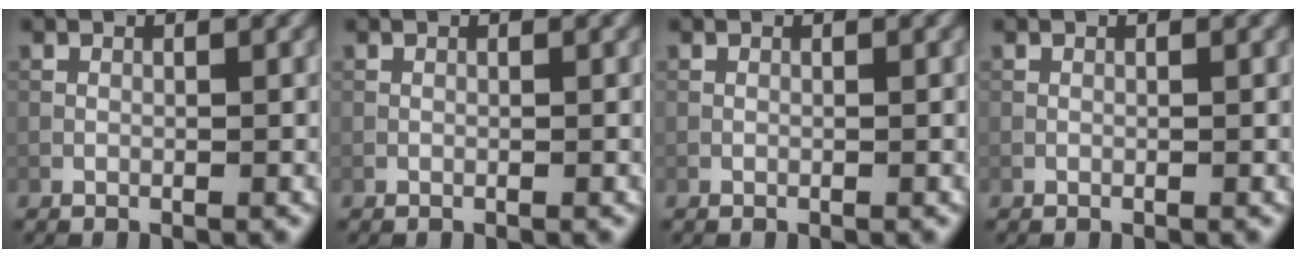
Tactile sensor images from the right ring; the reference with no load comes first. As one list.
[{"total": 0.0}, {"total": 0.0}, {"total": 0.0}]